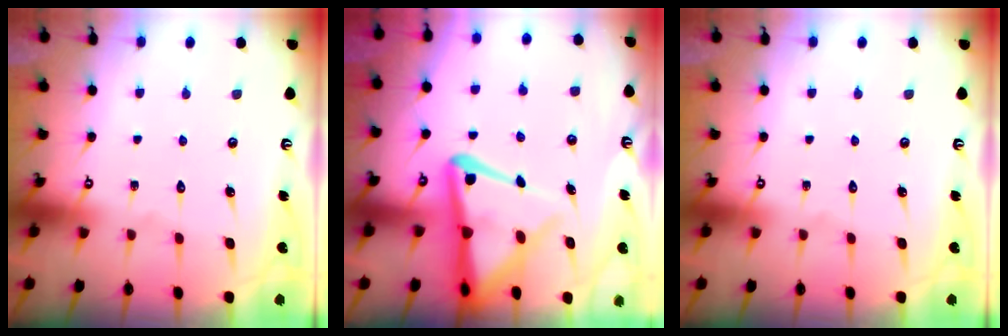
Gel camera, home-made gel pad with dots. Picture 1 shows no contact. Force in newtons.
{"total": 11.1, "press": 11.0, "slide": 1.3}
{"total": 0.0}